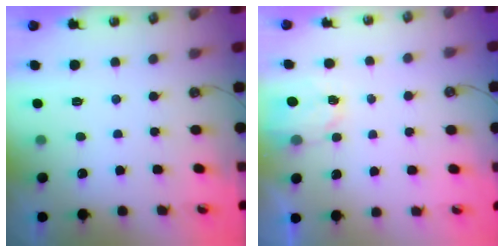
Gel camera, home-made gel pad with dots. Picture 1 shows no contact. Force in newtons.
{"total": 2.6, "press": 2.6, "slide": 0.3}